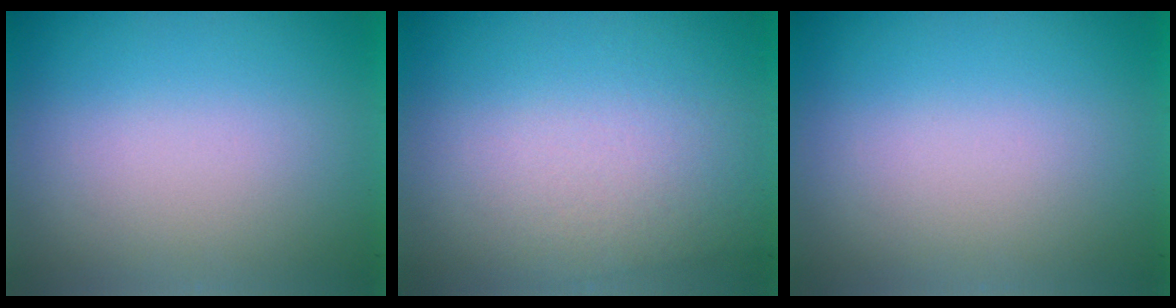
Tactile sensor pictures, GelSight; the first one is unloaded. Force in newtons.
{"total": 2.4}
{"total": 0.0}